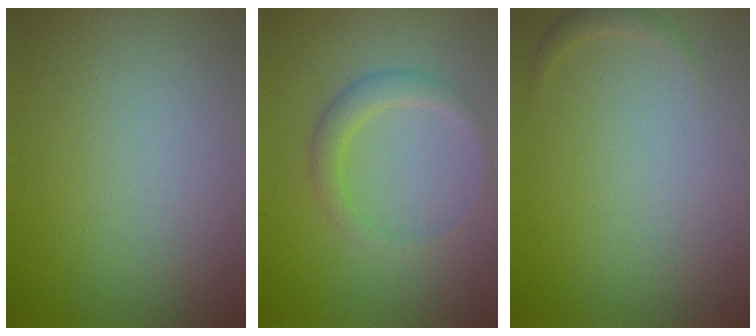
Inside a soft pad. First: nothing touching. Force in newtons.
{"total": 2.3, "press": 2.3, "slide": 0.2}
{"total": 0.8, "press": 0.8, "slide": 0.1}